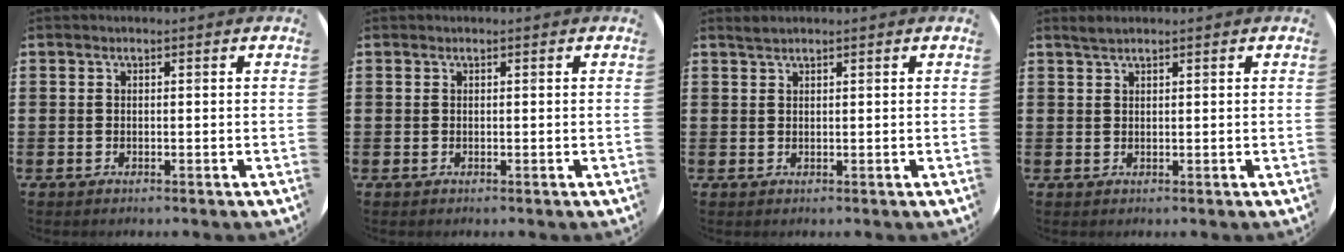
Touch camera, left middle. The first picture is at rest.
{"total": 0.0}
{"total": 0.8, "force": [0.8, -0.1, 0.0], "torque": [-0.002, -0.001, 0.017]}
{"total": 1.2, "force": [1.1, 0.1, 0.4], "torque": [-0.008, 0.002, 0.020]}